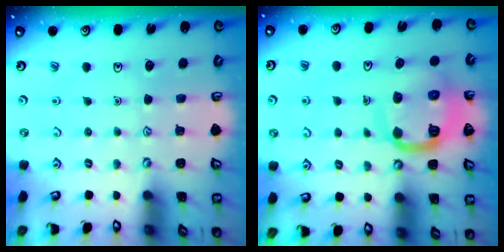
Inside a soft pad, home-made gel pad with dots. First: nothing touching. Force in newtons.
{"total": 12.6, "press": 12.5, "slide": 1.4}